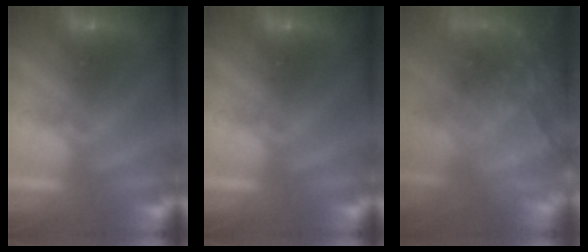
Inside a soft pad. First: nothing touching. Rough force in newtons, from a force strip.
{"total": 0.0}
{"total": 9.6}